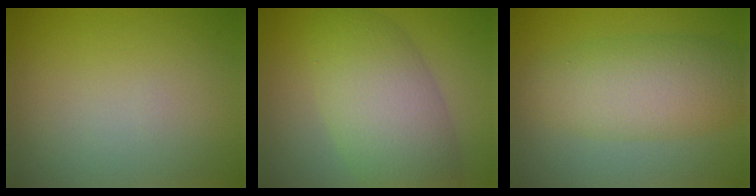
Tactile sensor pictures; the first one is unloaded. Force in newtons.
{"total": 7.9, "press": 7.9, "slide": 0.1}
{"total": 6.2, "press": 6.2, "slide": 0.1}